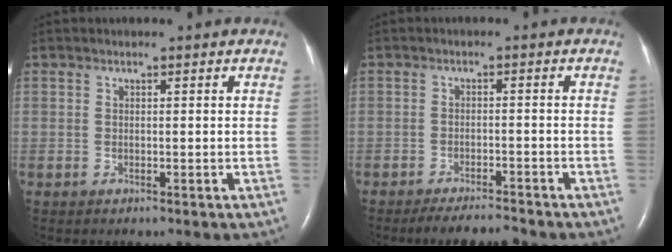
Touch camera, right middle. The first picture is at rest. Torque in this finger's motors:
{"motor_torque": [0.40, -0.39, 0.01, 0.01]}